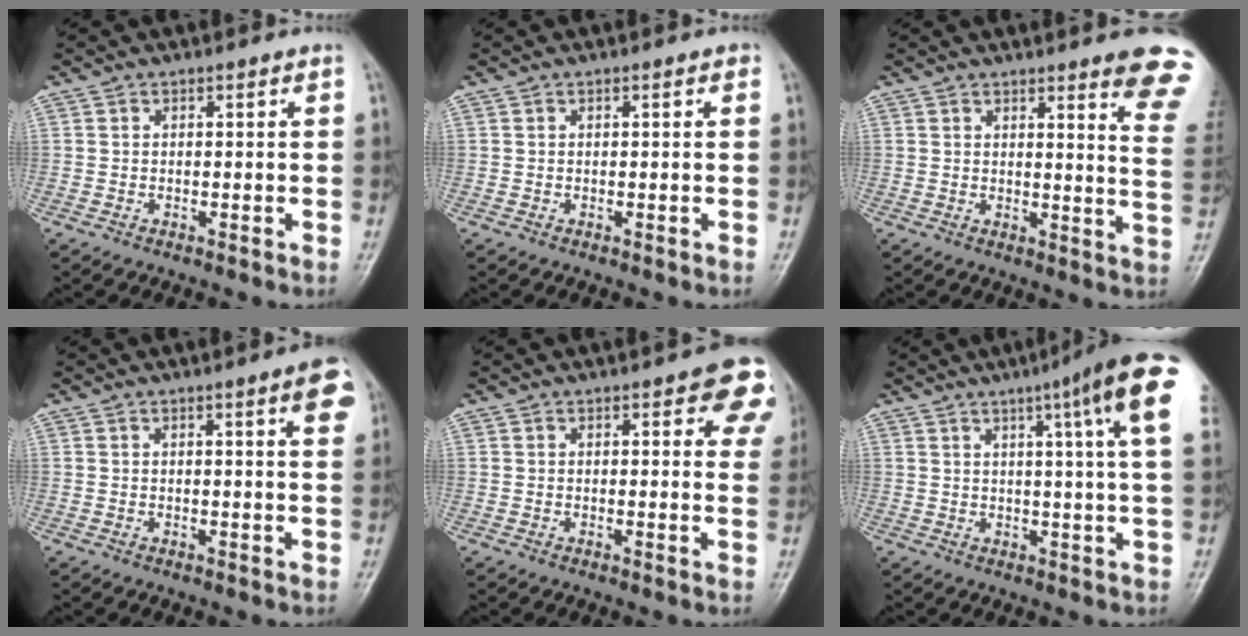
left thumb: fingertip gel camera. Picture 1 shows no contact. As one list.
[{"total": 0.5, "force": [0.2, 0.2, 0.5], "torque": [-0.009, 0.001, 0.001]}, {"total": 11.7, "force": [8.3, 1.3, 8.2], "torque": [-0.071, -0.049, 0.078]}, {"total": 5.7, "force": [2.6, 0.8, 5.0], "torque": [-0.052, -0.005, 0.027]}, {"total": 10.2, "force": [4.7, 3.5, 8.3], "torque": [-0.062, -0.013, 0.047]}, {"total": 15.8, "force": [7.2, 0.8, 14.1], "torque": [-0.185, -0.013, 0.075]}]